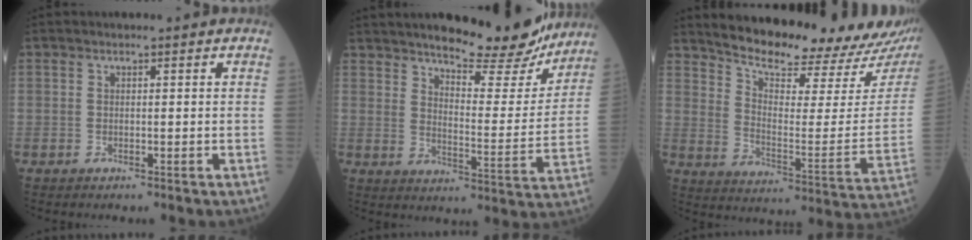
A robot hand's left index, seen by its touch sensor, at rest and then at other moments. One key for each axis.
{"total": 16.5, "fx": 14.7, "fy": 3.1, "fz": 6.7, "tx": -0.083, "ty": -0.028, "tz": 0.193}
{"total": 22.5, "fx": 20.9, "fy": 3.6, "fz": 7.4, "tx": -0.106, "ty": -0.072, "tz": 0.274}